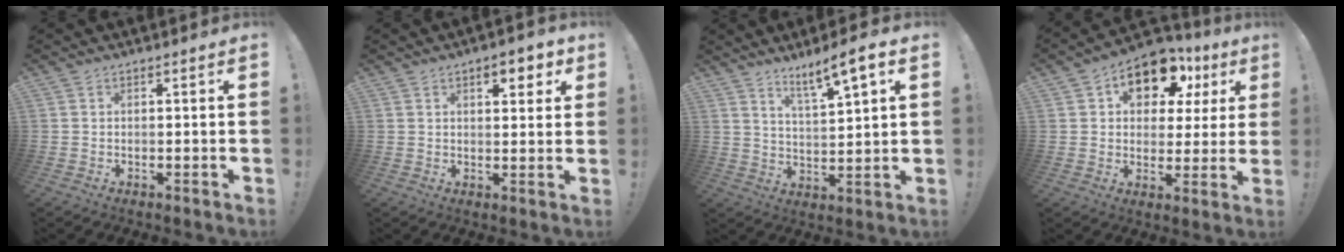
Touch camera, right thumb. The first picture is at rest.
{"total": 4.4, "force": [2.3, 2.1, 3.1], "torque": [-0.031, -0.006, 0.033]}
{"total": 8.6, "force": [6.2, 0.6, 6.0], "torque": [-0.101, -0.034, 0.101]}
{"total": 13.4, "force": [6.9, 8.5, 7.8], "torque": [-0.114, -0.035, 0.124]}